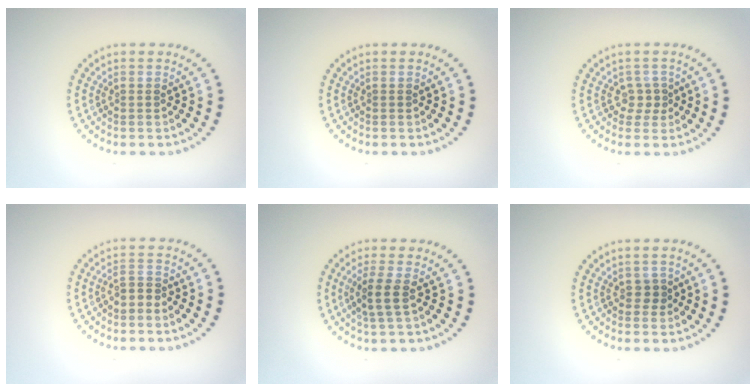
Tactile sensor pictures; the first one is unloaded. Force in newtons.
{"total": 0.0}
{"total": 1.6, "press": 1.2, "slide": 1.1}
{"total": 1.1, "press": 0.9, "slide": 0.7}
{"total": 2.2, "press": 2.0, "slide": 1.0}
{"total": 0.9, "press": 0.7, "slide": 0.6}